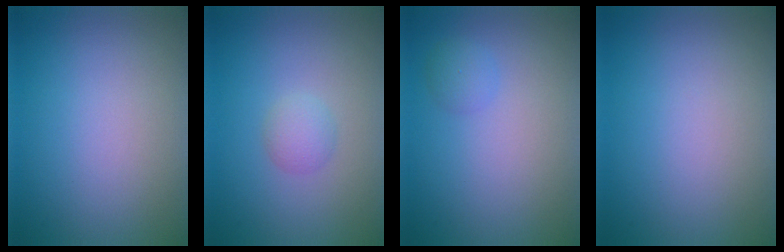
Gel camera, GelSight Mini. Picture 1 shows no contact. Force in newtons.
{"total": 1.5, "press": 1.5, "slide": 0.1}
{"total": 1.3, "press": 1.2, "slide": 0.1}
{"total": 0.0}